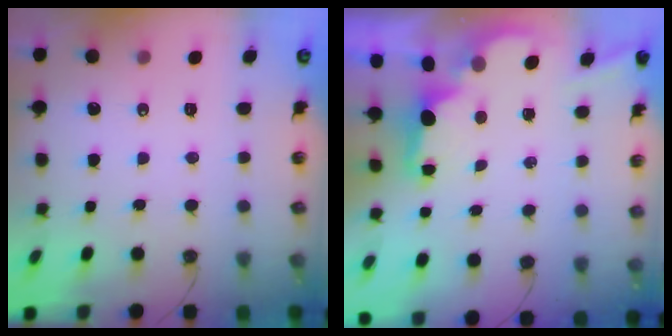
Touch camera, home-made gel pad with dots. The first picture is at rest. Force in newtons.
{"total": 2.1, "press": 1.9, "slide": 0.8}